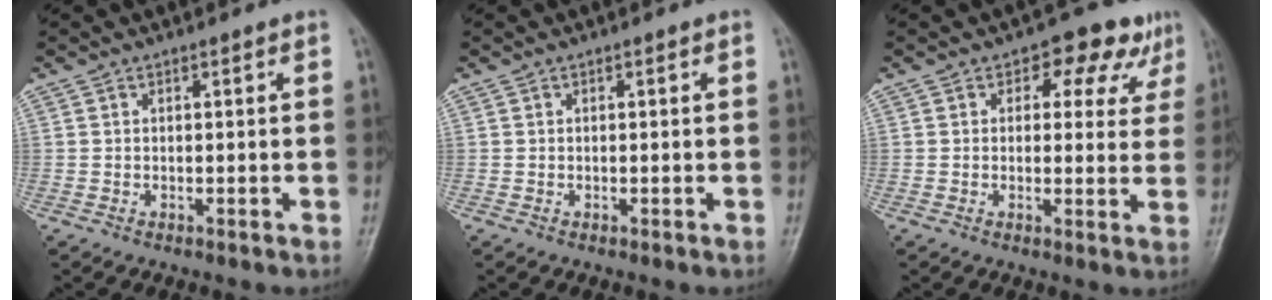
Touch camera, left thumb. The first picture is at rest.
{"total": 0.0}
{"total": 8.2, "force": [4.1, 5.1, 4.9], "torque": [-0.009, -0.007, 0.042]}